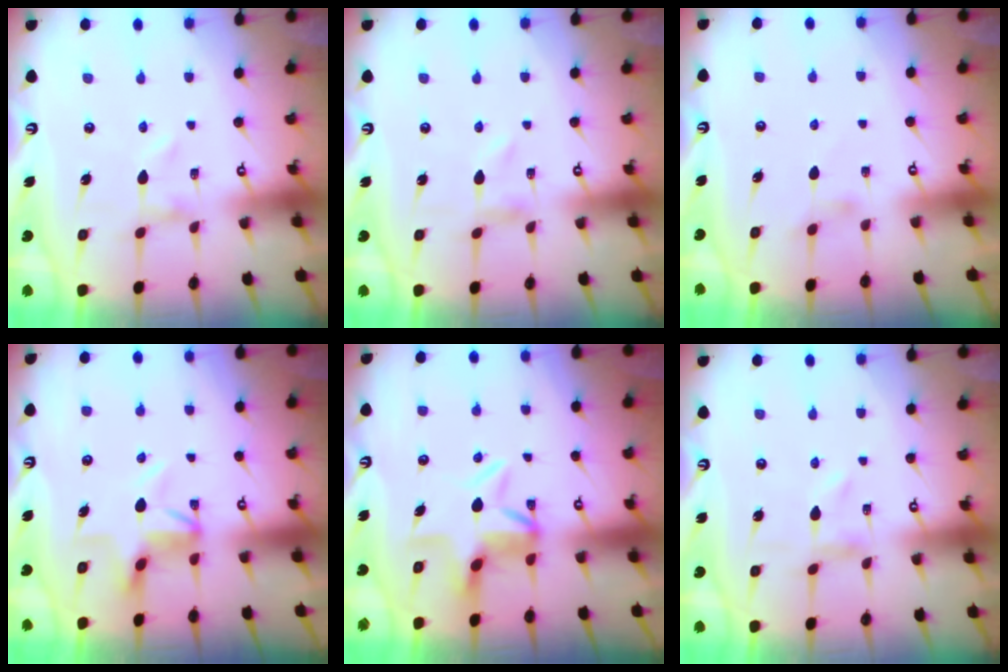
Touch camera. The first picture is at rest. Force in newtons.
{"total": 0.0}
{"total": 1.3, "press": 1.2, "slide": 0.3}
{"total": 4.4, "press": 3.8, "slide": 2.2}
{"total": 5.9, "press": 5.4, "slide": 2.4}
{"total": 0.0}